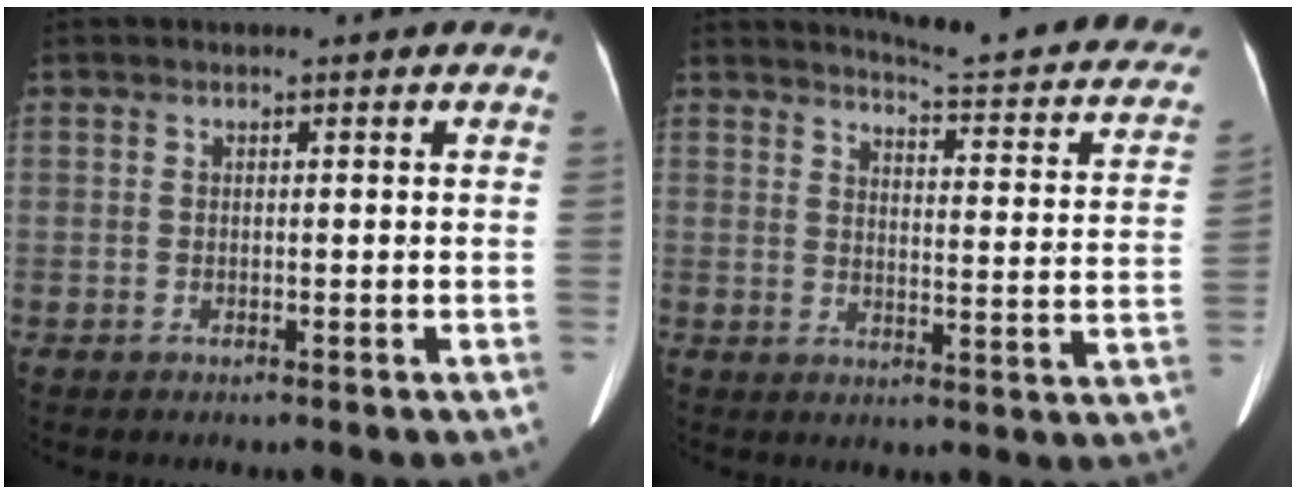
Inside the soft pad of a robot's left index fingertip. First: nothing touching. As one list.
[{"total": 16.7, "force": [15.2, 2.2, 6.7], "torque": [-0.071, -0.059, 0.161]}]